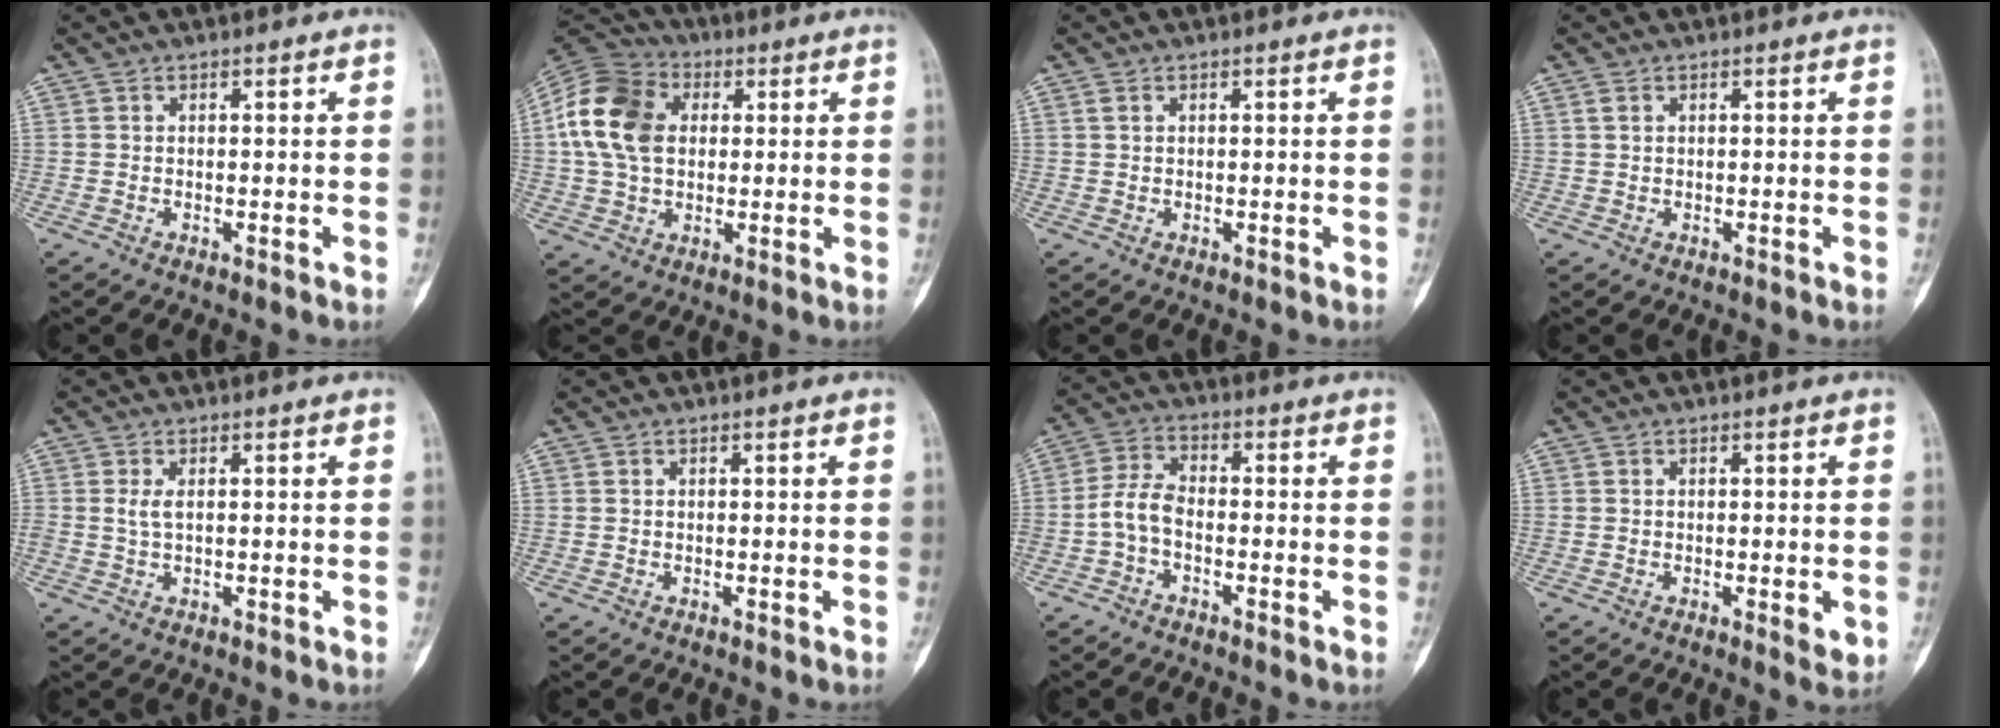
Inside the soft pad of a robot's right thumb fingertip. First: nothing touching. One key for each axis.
{"total": 14.9, "fx": 2.3, "fy": 11.0, "fz": 9.7, "tx": -0.173, "ty": 0.017, "tz": 0.034}
{"total": 0.8, "fx": 0.5, "fy": 0.4, "fz": 0.4, "tx": -0.012, "ty": 0.007, "tz": 0.010}
{"total": 0.9, "fx": 0.6, "fy": 0.5, "fz": 0.5, "tx": -0.013, "ty": 0.006, "tz": 0.012}
{"total": 1.8, "fx": 0.4, "fy": 0.7, "fz": 1.5, "tx": -0.039, "ty": 0.002, "tz": 0.011}
{"total": 0.0}
{"total": 5.3, "fx": -1.7, "fy": 3.0, "fz": 4.0, "tx": -0.083, "ty": 0.027, "tz": -0.044}
{"total": 2.4, "fx": -0.5, "fy": 0.7, "fz": 2.2, "tx": -0.026, "ty": -0.006, "tz": -0.006}